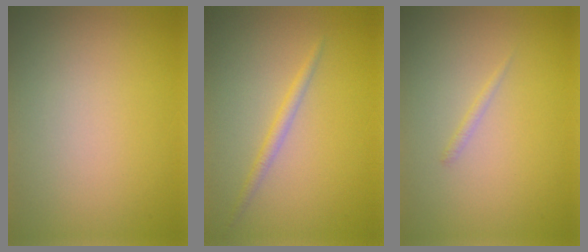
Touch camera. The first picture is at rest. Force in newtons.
{"total": 1.3, "press": 1.3, "slide": 0.0}
{"total": 0.6, "press": 0.6, "slide": 0.1}